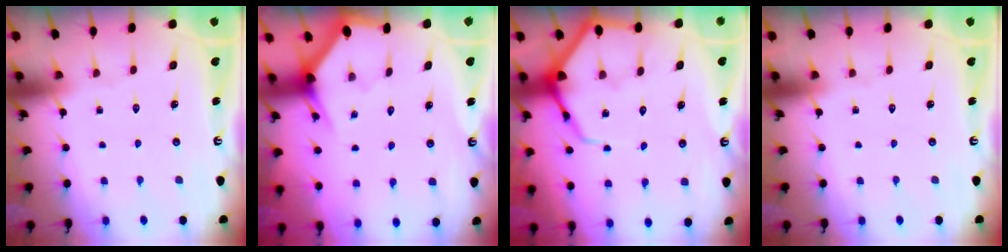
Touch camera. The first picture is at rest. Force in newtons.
{"total": 3.0, "press": 3.0, "slide": 0.1}
{"total": 7.8, "press": 7.7, "slide": 1.0}
{"total": 0.0}